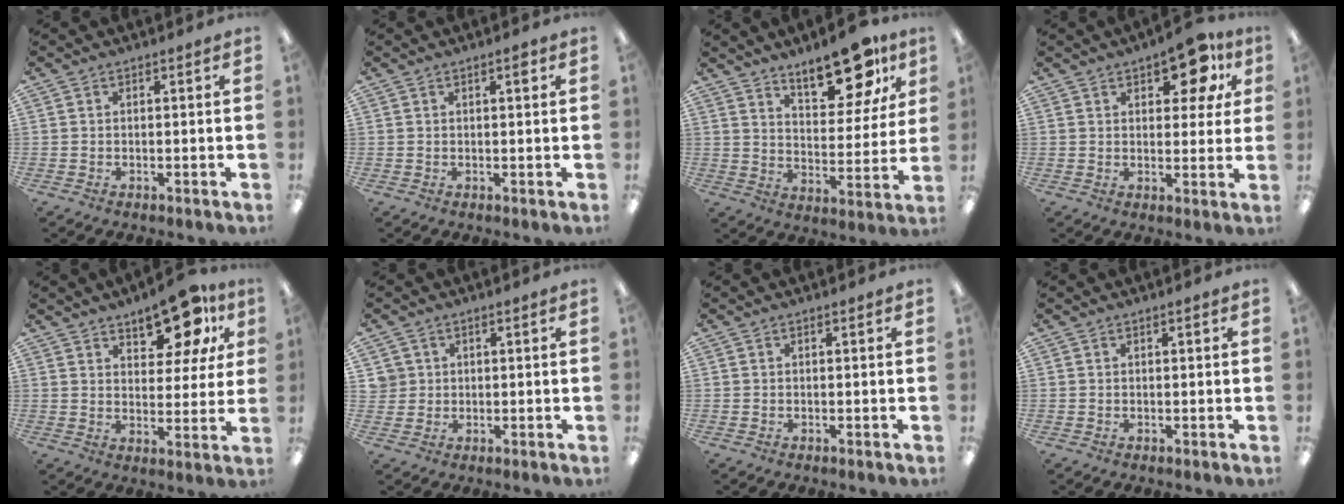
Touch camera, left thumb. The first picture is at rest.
{"total": 1.6, "force": [0.8, 0.4, 1.3], "torque": [-0.019, 0.000, 0.011]}
{"total": 16.2, "force": [11.6, 6.6, 9.2], "torque": [-0.114, -0.070, 0.194]}
{"total": 10.3, "force": [5.6, 5.1, 7.0], "torque": [-0.074, -0.022, 0.091]}
{"total": 13.1, "force": [9.0, 5.9, 7.4], "torque": [-0.090, -0.049, 0.154]}
{"total": 3.1, "force": [1.0, 2.9, 0.0], "torque": [-0.011, 0.006, 0.019]}
{"total": 0.0}
{"total": 0.6, "force": [0.4, 0.1, 0.5], "torque": [-0.010, 0.001, 0.006]}